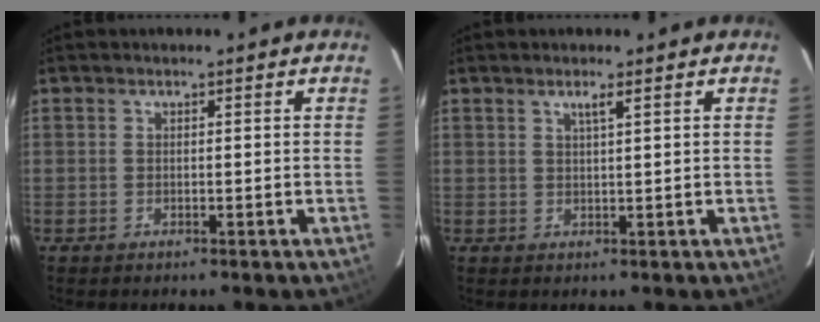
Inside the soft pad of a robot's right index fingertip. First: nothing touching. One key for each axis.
{"total": 1.6, "fx": 0.9, "fy": -0.2, "fz": 1.3, "tx": -0.021, "ty": 0.000, "tz": 0.017}